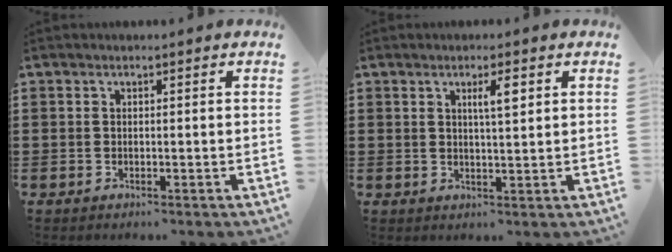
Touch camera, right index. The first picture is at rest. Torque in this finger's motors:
{"motor_torque": [0.04, 0.16, 0.11, 0.03]}